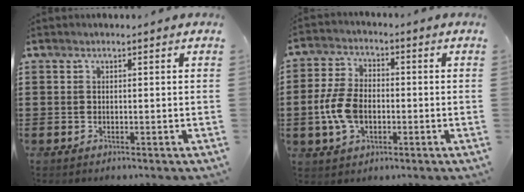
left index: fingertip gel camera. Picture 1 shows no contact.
{"total": 7.9, "force": [-1.4, 4.9, 6.0], "torque": [-0.156, -0.002, -0.034]}